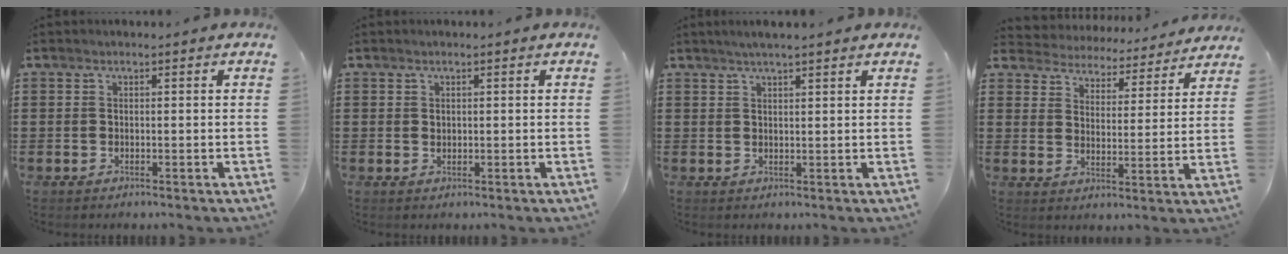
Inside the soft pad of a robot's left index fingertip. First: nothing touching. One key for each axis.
{"total": 0.6, "fx": 0.2, "fy": 0.5, "fz": 0.2, "tx": -0.007, "ty": 0.004, "tz": 0.004}
{"total": 1.9, "fx": 1.6, "fy": 0.0, "fz": 1.1, "tx": -0.023, "ty": 0.004, "tz": 0.029}
{"total": 4.0, "fx": 3.8, "fy": 0.0, "fz": -1.1, "tx": -0.009, "ty": -0.040, "tz": 0.061}